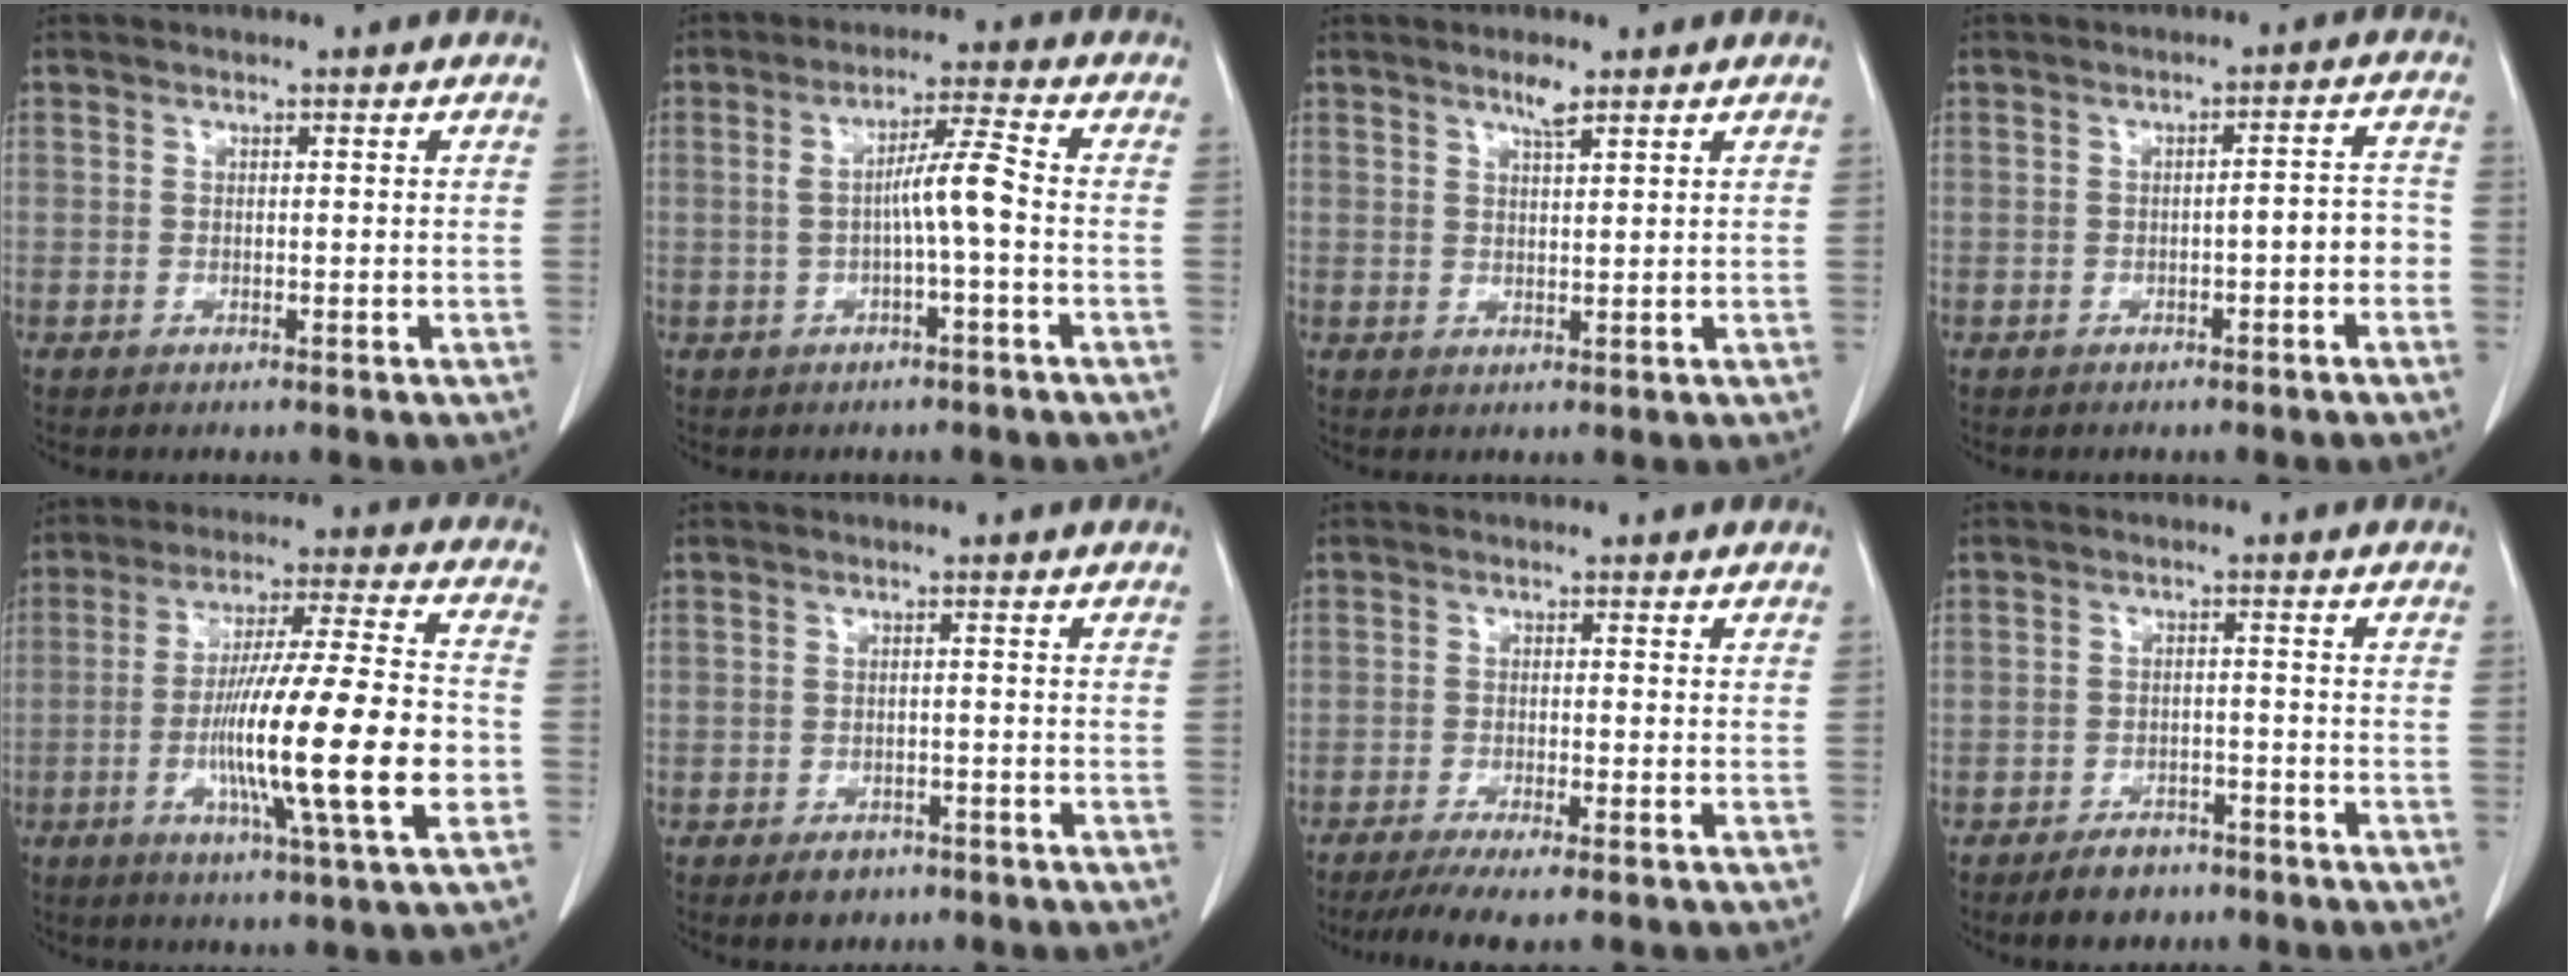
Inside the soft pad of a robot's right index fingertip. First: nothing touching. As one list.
[{"total": 5.5, "force": [-0.7, -0.2, 5.5], "torque": [-0.093, 0.013, -0.011]}, {"total": 2.4, "force": [1.8, 0.2, 1.6], "torque": [-0.032, 0.000, 0.032]}, {"total": 3.7, "force": [-1.3, 1.0, 3.4], "torque": [-0.043, 0.021, -0.015]}, {"total": 19.2, "force": [-4.2, 0.3, 18.8], "torque": [-0.309, -0.009, -0.072]}, {"total": 2.9, "force": [-1.9, 2.0, 1.0], "torque": [-0.009, 0.003, -0.020]}, {"total": 5.3, "force": [-4.0, 0.0, 3.5], "torque": [-0.054, -0.012, -0.068]}, {"total": 3.6, "force": [-2.4, 2.3, 1.4], "torque": [-0.016, 0.003, -0.028]}]